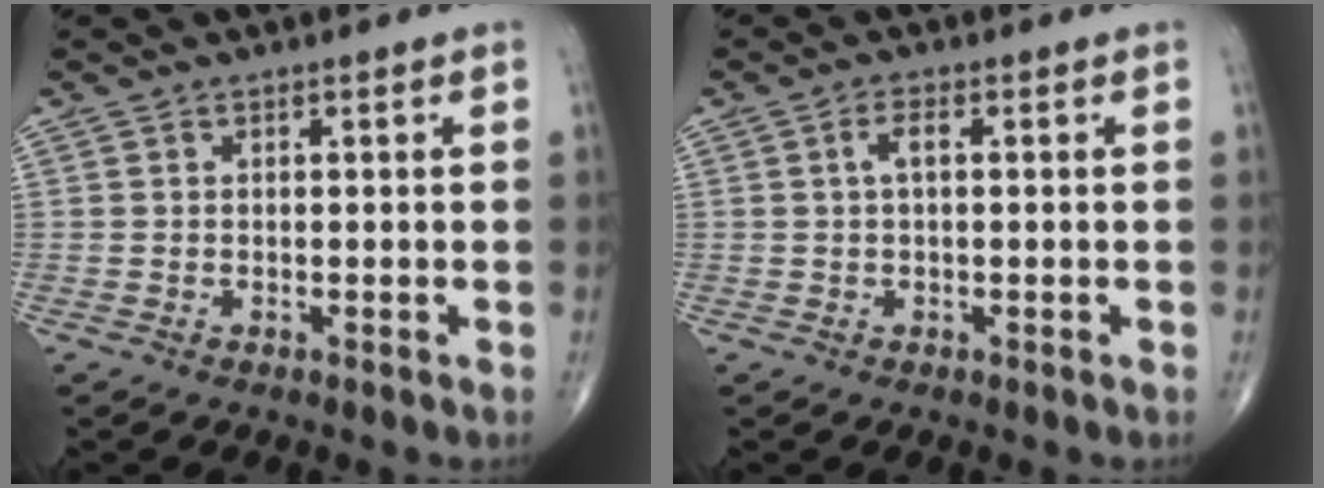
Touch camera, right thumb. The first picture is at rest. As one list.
[{"total": 2.3, "force": [0.3, 0.9, 2.1], "torque": [-0.042, 0.007, 0.006]}]